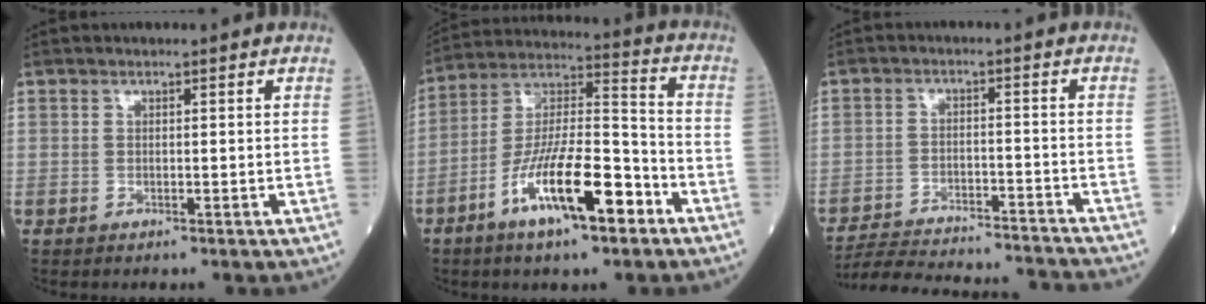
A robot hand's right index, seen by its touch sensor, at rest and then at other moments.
{"total": 15.4, "force": [-7.5, 3.4, 13.0], "torque": [-0.243, -0.001, -0.132]}
{"total": 19.1, "force": [-18.2, 1.5, 5.5], "torque": [-0.109, -0.015, -0.257]}